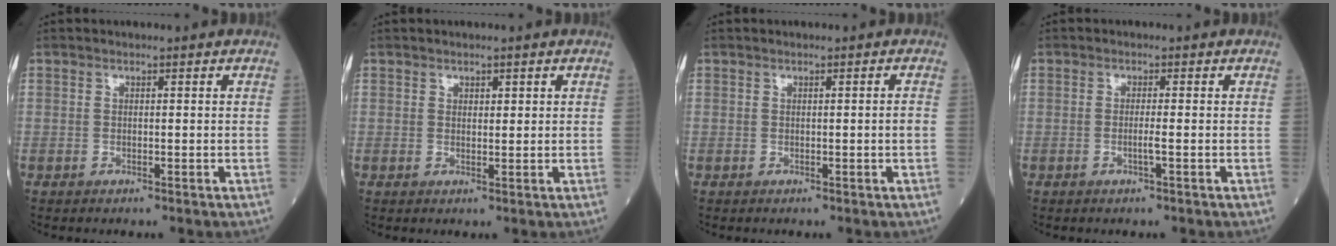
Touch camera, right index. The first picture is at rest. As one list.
[{"total": 1.3, "force": [0.7, 0.7, 0.8], "torque": [-0.012, -0.001, 0.011]}, {"total": 0.8, "force": [-0.2, -0.2, 0.8], "torque": [-0.013, -0.002, 0.000]}, {"total": 1.6, "force": [-0.5, -0.2, 1.5], "torque": [-0.029, -0.001, -0.011]}]